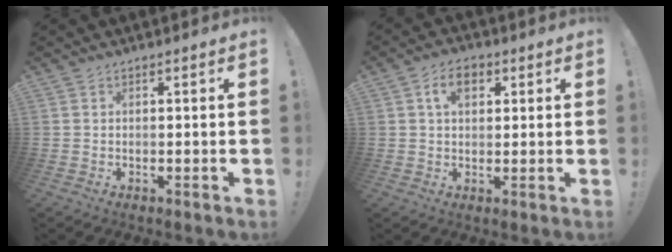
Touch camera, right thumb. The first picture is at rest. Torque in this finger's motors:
{"motor_torque": [0.13, 1.28, 0.73, -0.05, -0.01]}